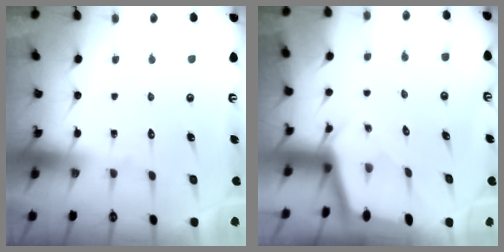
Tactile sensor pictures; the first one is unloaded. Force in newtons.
{"total": 2.1, "press": 2.1, "slide": 0.1}